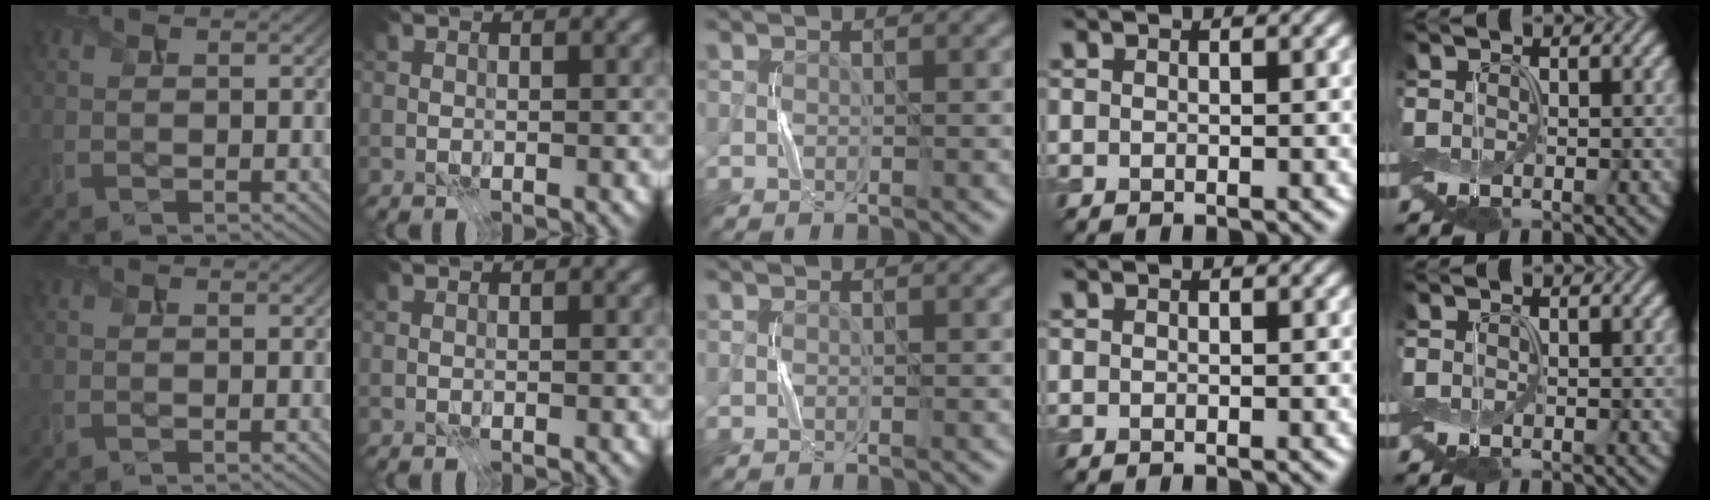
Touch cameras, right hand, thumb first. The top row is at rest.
{}